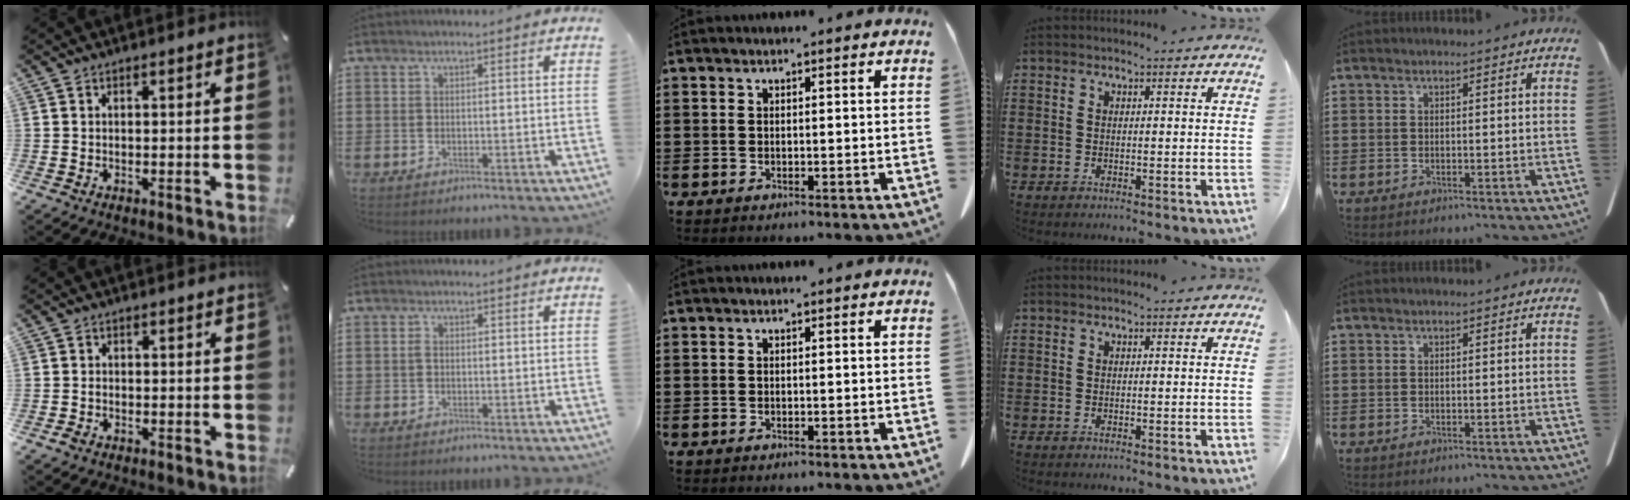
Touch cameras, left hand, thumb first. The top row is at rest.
{"thumb": {"total": 1.0, "force": [-0.5, 0.8, 0.4], "torque": [-0.008, 0.003, -0.012]}, "index": {"total": 1.6, "force": [0.1, 1.0, 1.2], "torque": [-0.034, 0.003, -0.002]}}